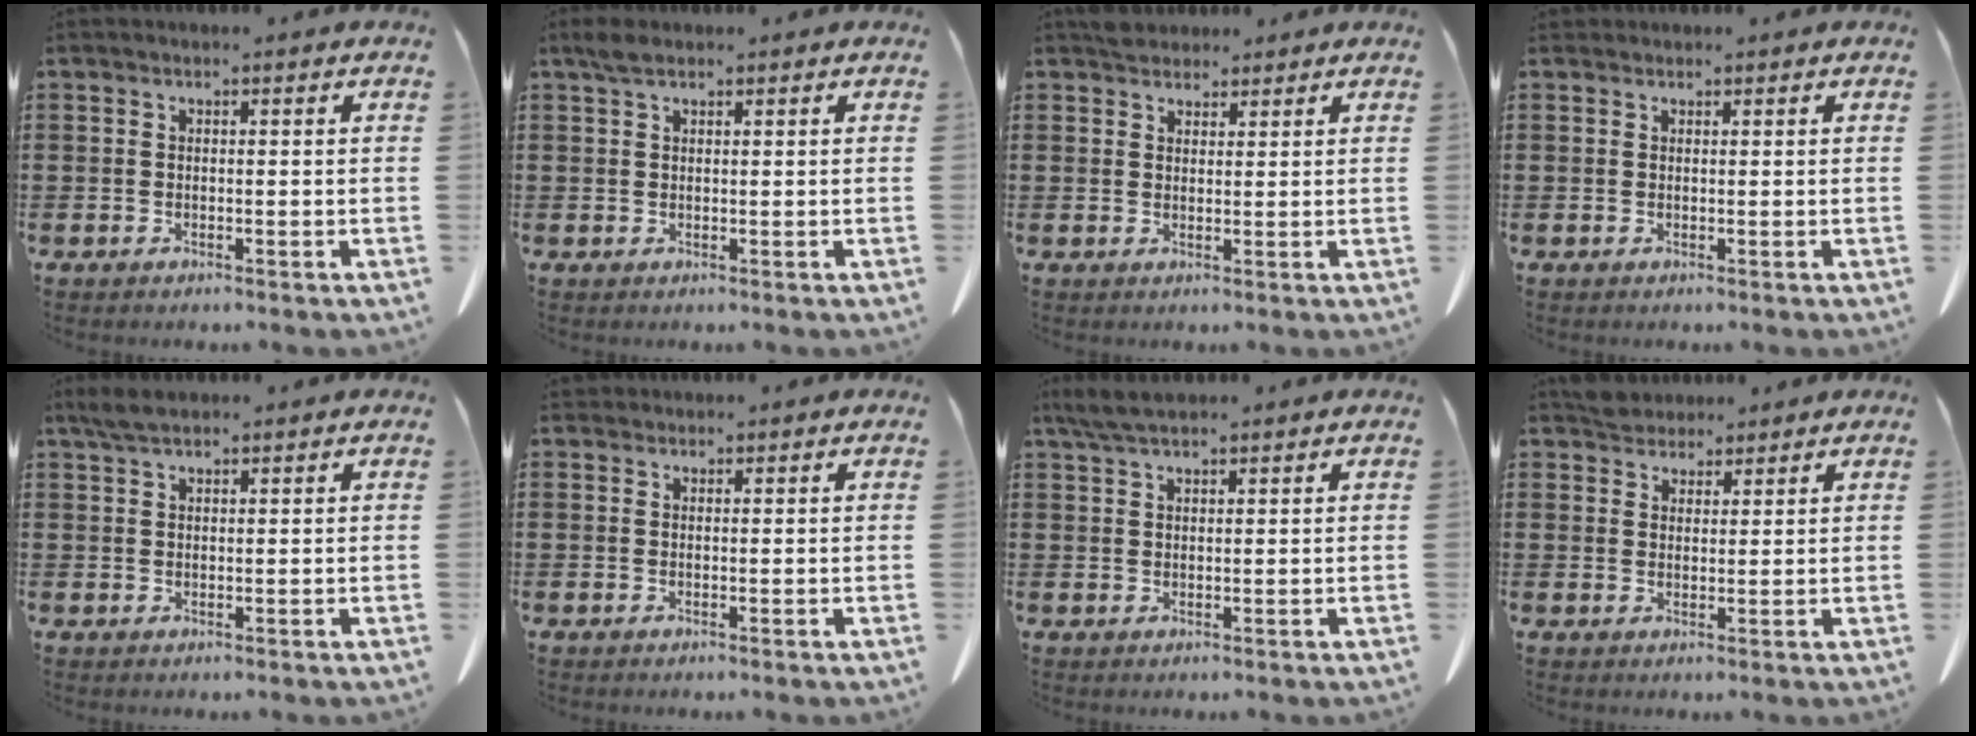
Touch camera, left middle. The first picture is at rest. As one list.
[{"total": 1.8, "force": [1.3, 0.8, 1.0], "torque": [-0.025, 0.002, 0.025]}, {"total": 2.6, "force": [2.4, 1.0, 0.2], "torque": [-0.003, 0.000, 0.047]}, {"total": 0.6, "force": [0.5, 0.2, 0.1], "torque": [-0.003, 0.000, 0.011]}, {"total": 2.8, "force": [2.0, 0.7, 1.8], "torque": [-0.040, 0.001, 0.040]}, {"total": 0.8, "force": [0.7, 0.3, 0.1], "torque": [-0.004, 0.000, 0.015]}, {"total": 3.5, "force": [2.7, 0.8, 2.2], "torque": [-0.050, -0.002, 0.052]}, {"total": 3.5, "force": [3.2, 1.2, 0.3], "torque": [-0.009, -0.004, 0.063]}]